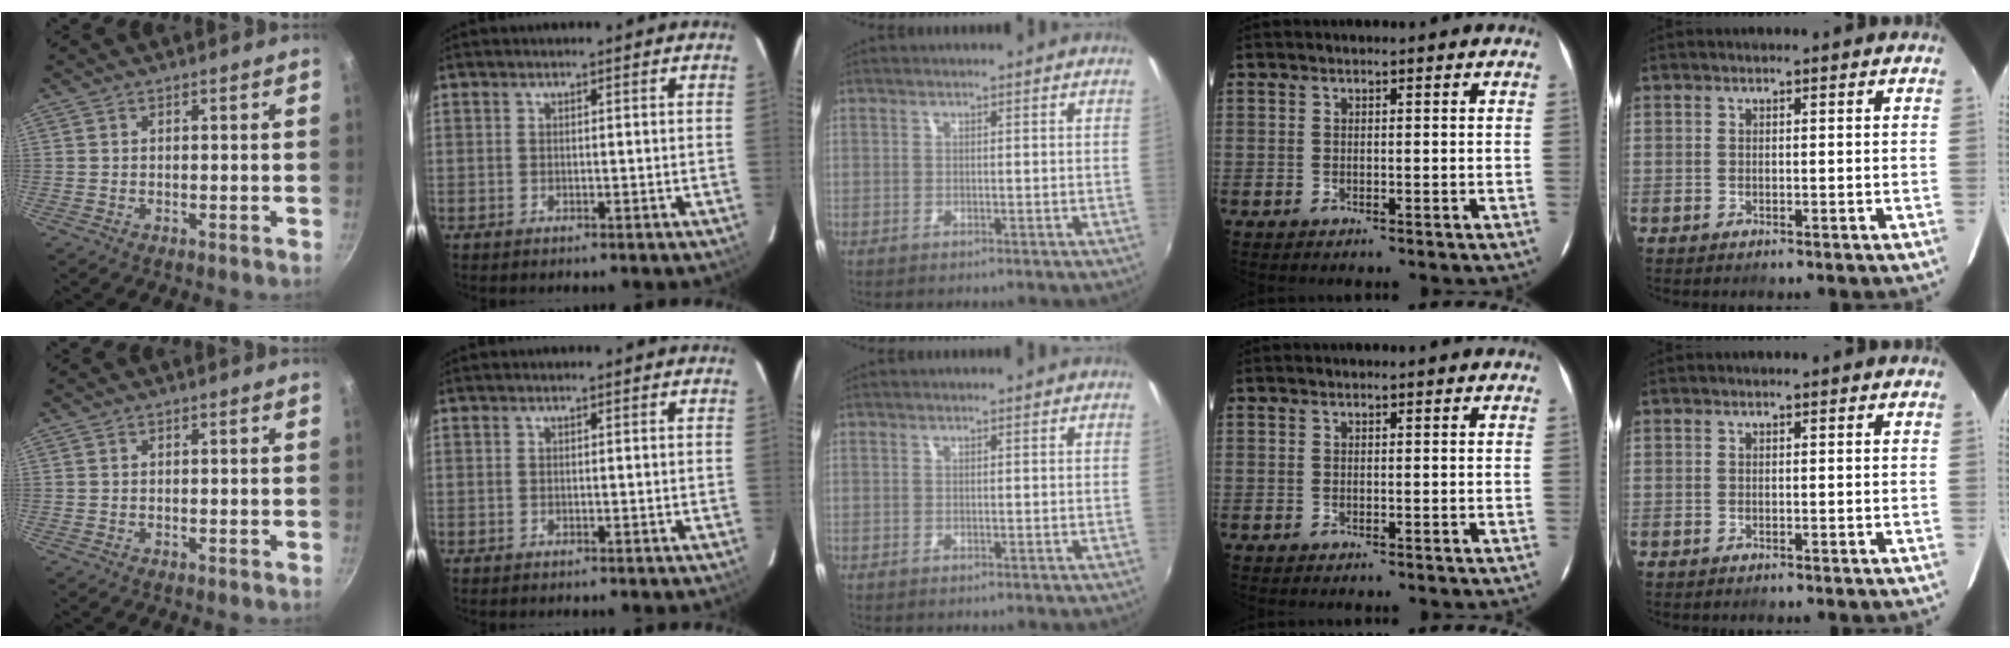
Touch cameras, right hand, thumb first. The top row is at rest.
{}